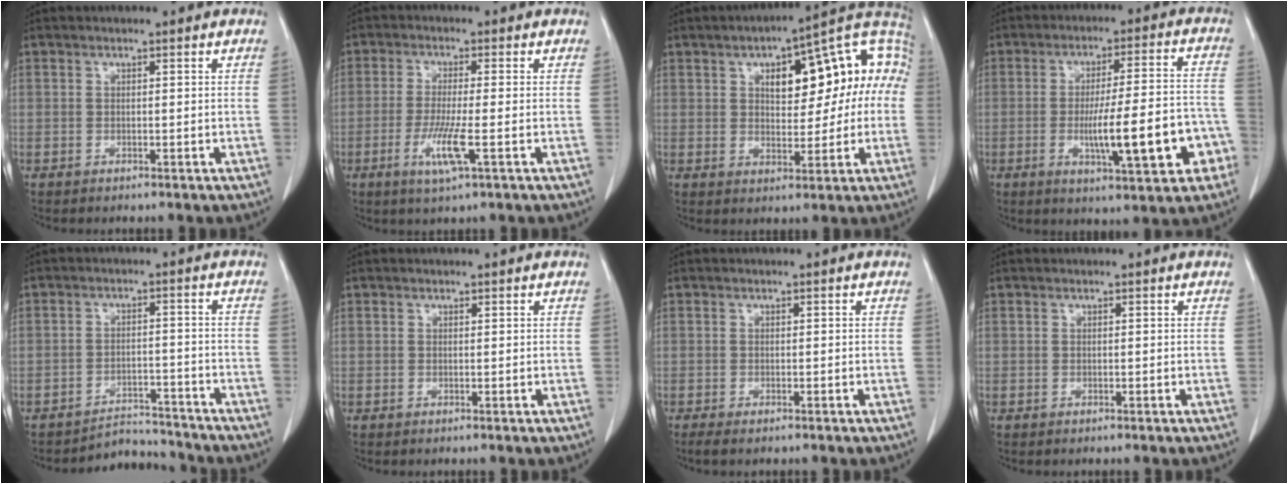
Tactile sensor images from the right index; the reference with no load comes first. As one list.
[{"total": 5.9, "force": [-2.1, 0.0, 5.5], "torque": [-0.115, -0.014, -0.038]}, {"total": 17.6, "force": [3.6, 7.4, 15.6], "torque": [-0.214, 0.047, 0.047]}, {"total": 14.4, "force": [-4.4, 2.4, 13.5], "torque": [-0.207, 0.015, -0.055]}, {"total": 5.3, "force": [-5.1, 1.0, -1.2], "torque": [0.020, 0.020, -0.077]}, {"total": 0.0}, {"total": 2.0, "force": [-1.5, 0.4, 1.3], "torque": [-0.021, -0.006, -0.020]}, {"total": 0.0}]